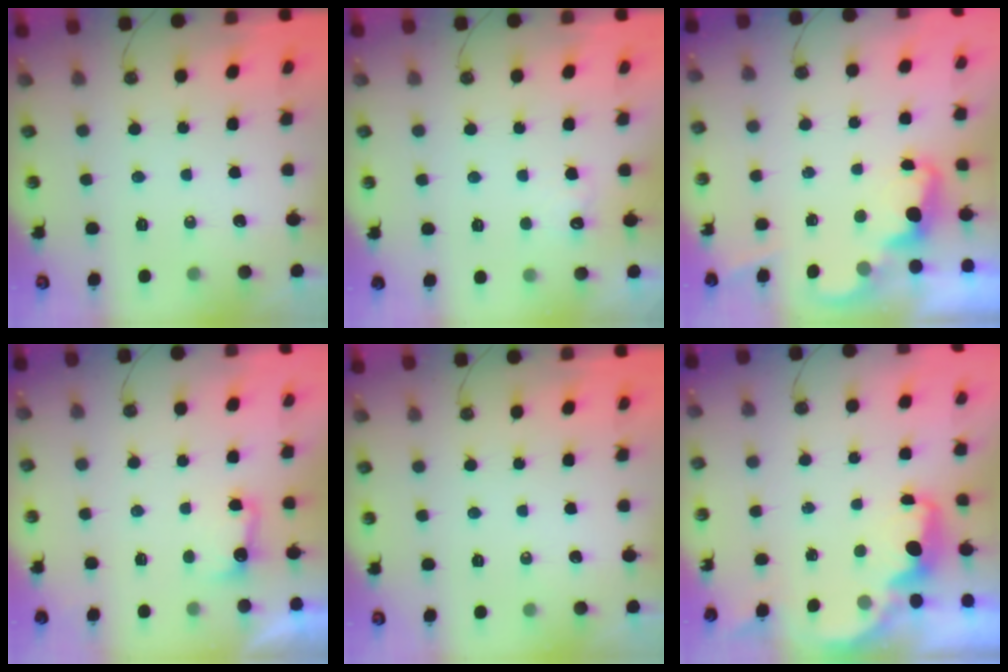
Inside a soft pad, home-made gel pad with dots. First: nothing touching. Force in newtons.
{"total": 5.5, "press": 5.4, "slide": 1.1}
{"total": 2.4, "press": 2.4, "slide": 0.5}
{"total": 3.1, "press": 3.0, "slide": 1.0}
{"total": 0.0}
{"total": 2.1, "press": 2.0, "slide": 0.7}